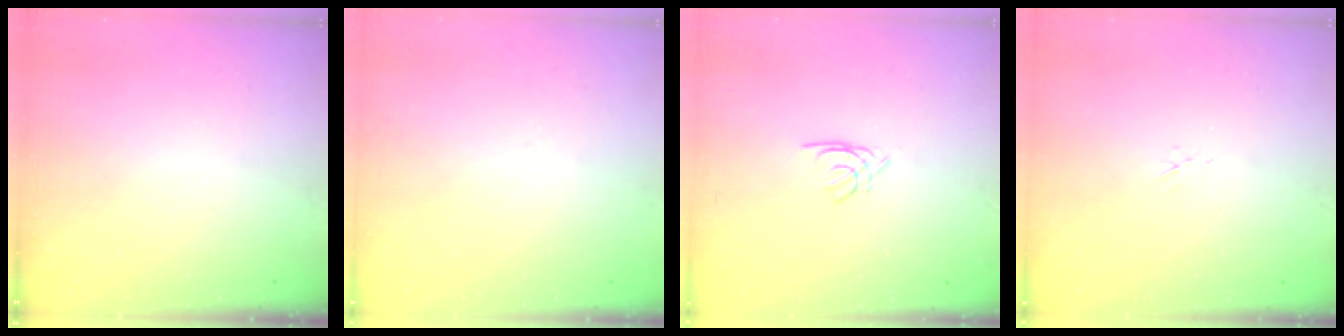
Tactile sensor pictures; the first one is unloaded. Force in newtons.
{"total": 1.8, "press": 1.6, "slide": 0.6}
{"total": 1.4, "press": 1.4, "slide": 0.4}
{"total": 1.5, "press": 1.5, "slide": 0.2}